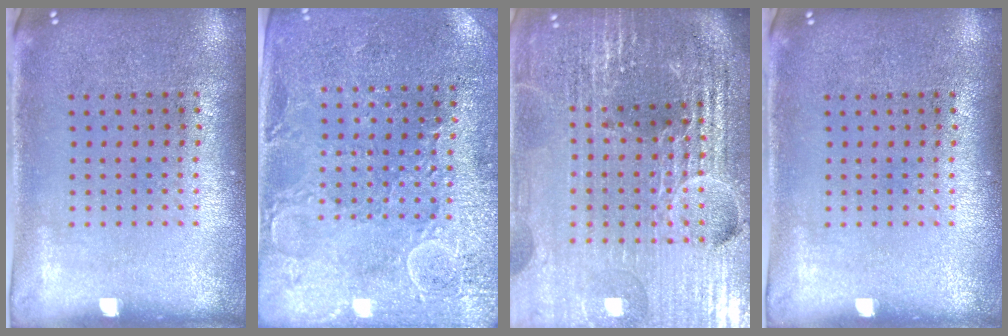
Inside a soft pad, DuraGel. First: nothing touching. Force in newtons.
{"total": 2.7, "press": 2.7, "slide": 0.6}
{"total": 6.5, "press": 5.7, "slide": 3.2}
{"total": 0.0}